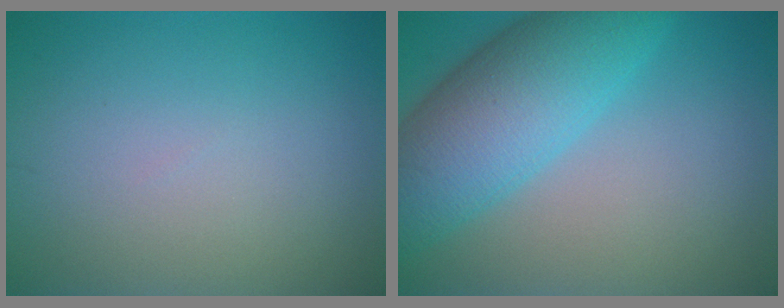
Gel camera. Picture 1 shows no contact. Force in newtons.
{"total": 9.2, "press": 9.2, "slide": 0.3}